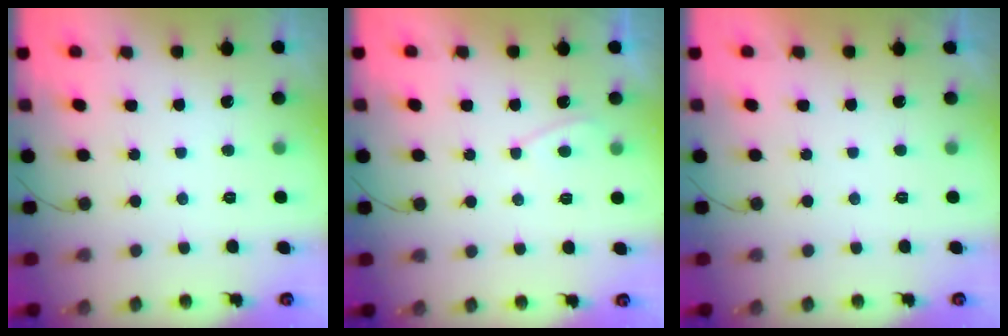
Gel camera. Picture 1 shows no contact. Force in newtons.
{"total": 2.9, "press": 2.9, "slide": 0.3}
{"total": 2.3, "press": 2.3, "slide": 0.4}